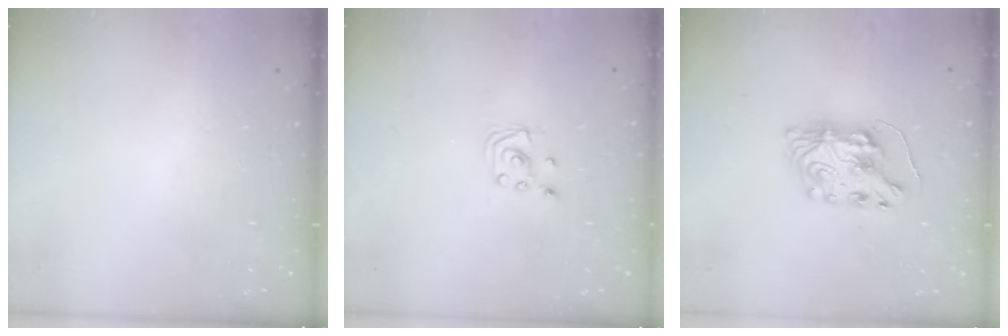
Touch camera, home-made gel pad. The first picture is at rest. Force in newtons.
{"total": 2.2, "press": 2.2, "slide": 0.2}
{"total": 8.2, "press": 8.2, "slide": 0.5}